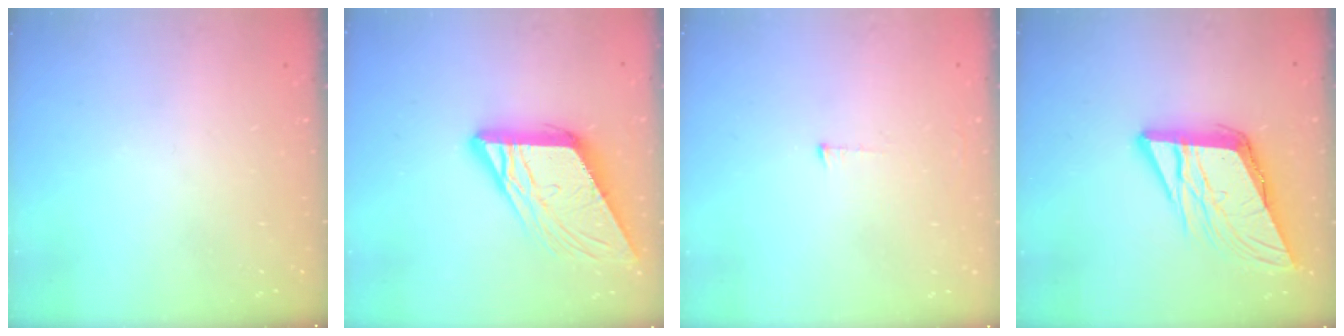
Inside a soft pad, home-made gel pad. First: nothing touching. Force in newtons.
{"total": 14.0, "press": 13.9, "slide": 1.4}
{"total": 3.0, "press": 3.0, "slide": 0.3}
{"total": 13.7, "press": 13.4, "slide": 2.6}